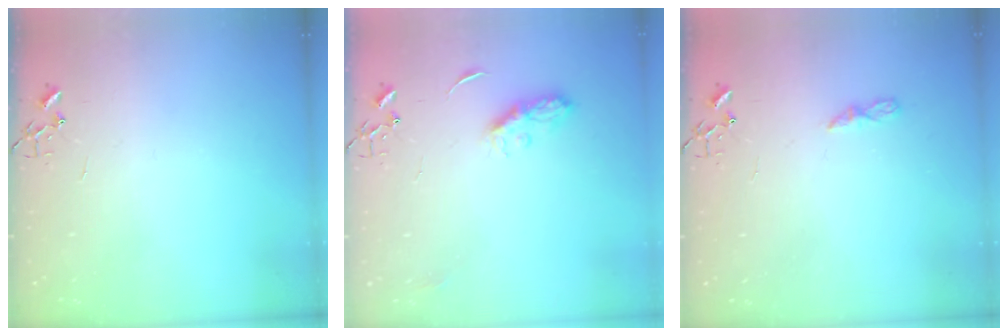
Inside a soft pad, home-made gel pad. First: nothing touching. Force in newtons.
{"total": 7.2, "press": 7.2, "slide": 0.3}
{"total": 5.5, "press": 5.4, "slide": 0.4}